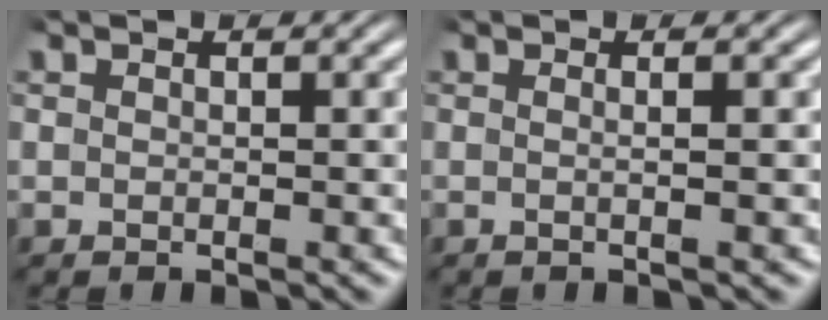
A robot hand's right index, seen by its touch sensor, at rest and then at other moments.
{"total": 1.3, "force": [-0.1, -0.4, 1.2], "torque": [-0.023, 0.001, -0.006]}